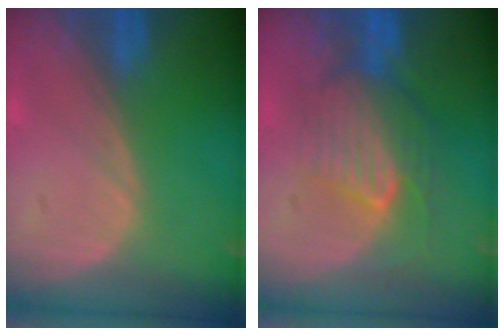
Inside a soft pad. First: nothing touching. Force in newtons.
{"total": 7.7, "press": 7.7, "slide": 0.1}